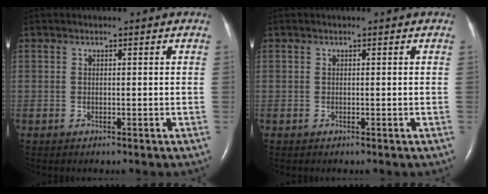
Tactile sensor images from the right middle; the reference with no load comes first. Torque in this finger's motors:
{"motor_torque": [-0.03, 0.13, 0.00, 0.00]}